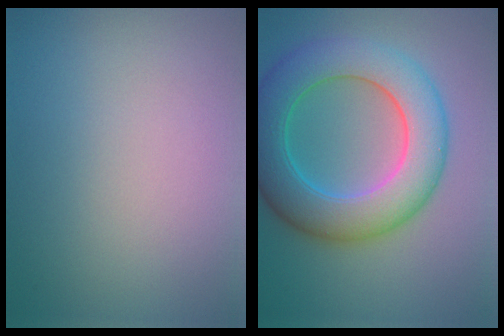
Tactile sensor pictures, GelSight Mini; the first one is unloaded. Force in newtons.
{"total": 9.0, "press": 9.0, "slide": 0.2}